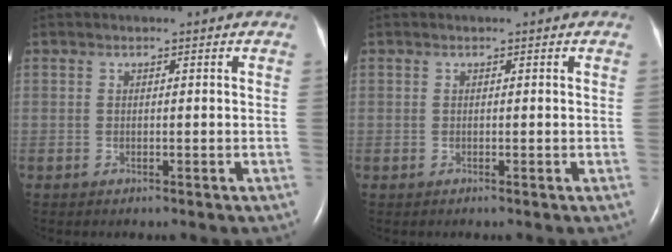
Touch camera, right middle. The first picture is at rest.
{"total": 0.0}